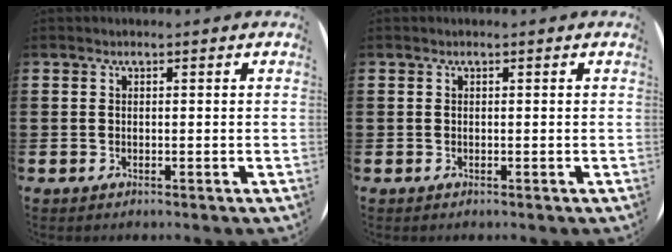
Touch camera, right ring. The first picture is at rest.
{"total": 0.0}